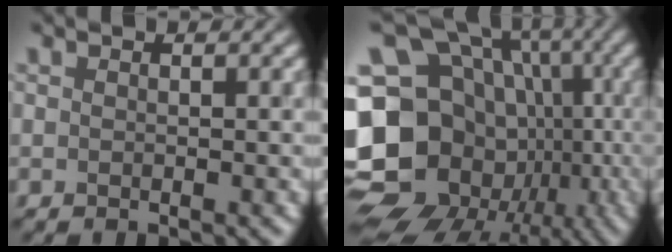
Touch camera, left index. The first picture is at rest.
{"total": 21.7, "force": [-3.6, 18.9, 9.9], "torque": [-0.174, 0.016, -0.082]}